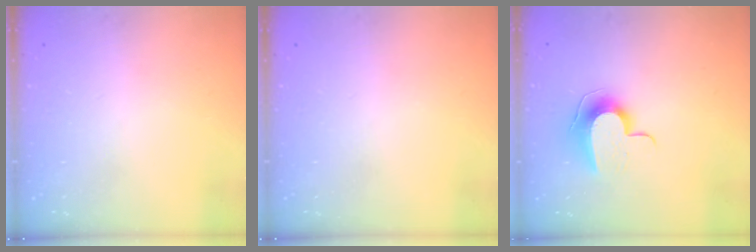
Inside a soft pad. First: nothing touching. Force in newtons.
{"total": 0.0}
{"total": 9.6, "press": 9.6, "slide": 0.3}